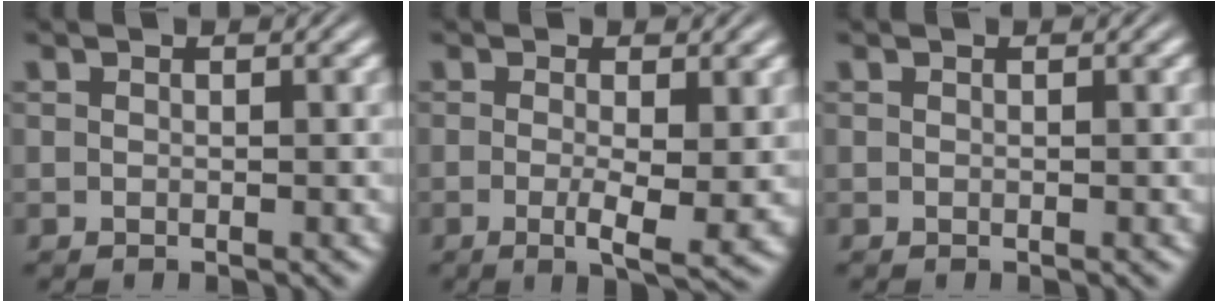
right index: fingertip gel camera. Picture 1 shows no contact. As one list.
[{"total": 3.7, "force": [-0.9, 0.5, 3.6], "torque": [-0.059, -0.020, -0.010]}, {"total": 0.0}]